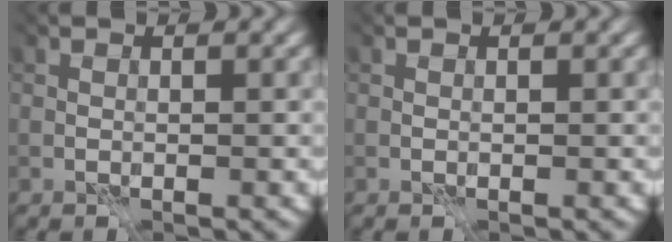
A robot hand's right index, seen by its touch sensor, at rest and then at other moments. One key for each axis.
{"total": 0.0}